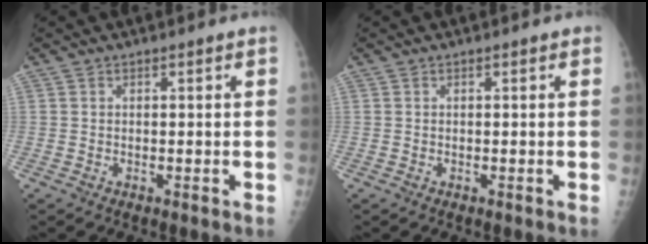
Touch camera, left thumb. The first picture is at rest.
{"total": 0.0}